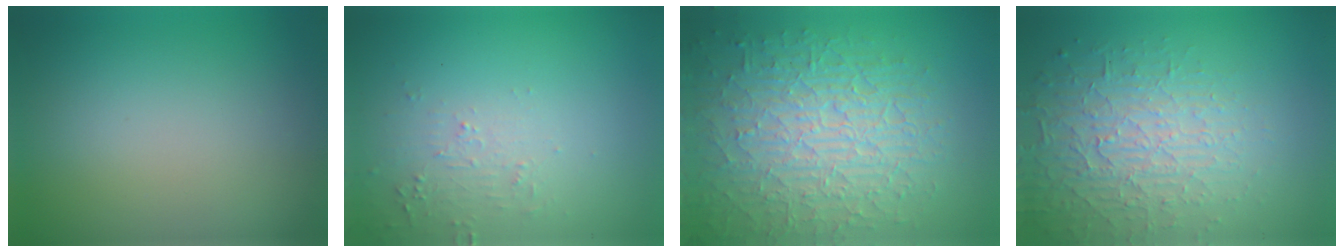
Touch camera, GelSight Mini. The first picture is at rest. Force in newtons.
{"total": 2.1, "press": 2.0, "slide": 0.5}
{"total": 9.0, "press": 6.3, "slide": 6.4}
{"total": 4.6, "press": 4.1, "slide": 2.2}